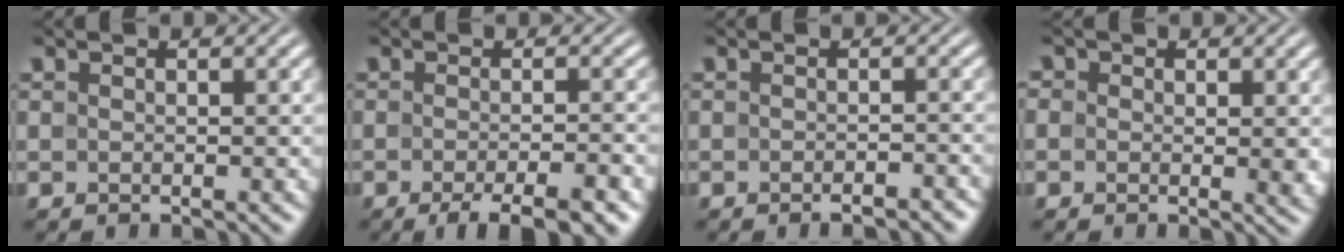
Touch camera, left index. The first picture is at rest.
{"total": 5.6, "force": [-3.4, 1.2, 4.3], "torque": [-0.058, -0.002, -0.051]}
{"total": 2.1, "force": [-1.6, 0.5, 1.3], "torque": [-0.014, 0.003, -0.021]}
{"total": 2.4, "force": [0.5, 1.7, 1.6], "torque": [-0.013, -0.002, 0.002]}